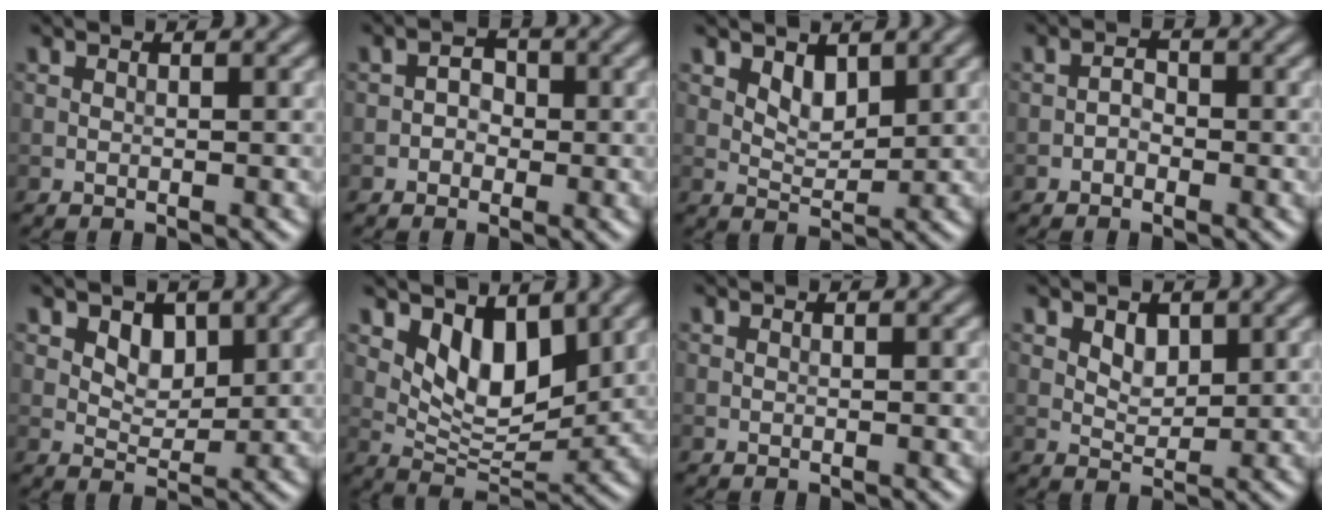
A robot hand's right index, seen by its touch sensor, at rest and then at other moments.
{"total": 1.6, "force": [-0.5, 1.4, 0.7], "torque": [0.001, 0.002, -0.017]}
{"total": 2.2, "force": [1.2, 1.2, 1.4], "torque": [-0.023, -0.008, 0.026]}
{"total": 1.2, "force": [-0.7, 0.8, 0.6], "torque": [-0.008, 0.004, -0.015]}
{"total": 2.6, "force": [1.1, 1.8, 1.5], "torque": [-0.024, -0.012, 0.021]}
{"total": 5.1, "force": [2.5, 2.7, 3.5], "torque": [-0.064, -0.020, 0.046]}
{"total": 0.0}
{"total": 2.0, "force": [0.9, 1.3, 1.2], "torque": [-0.021, -0.004, 0.019]}